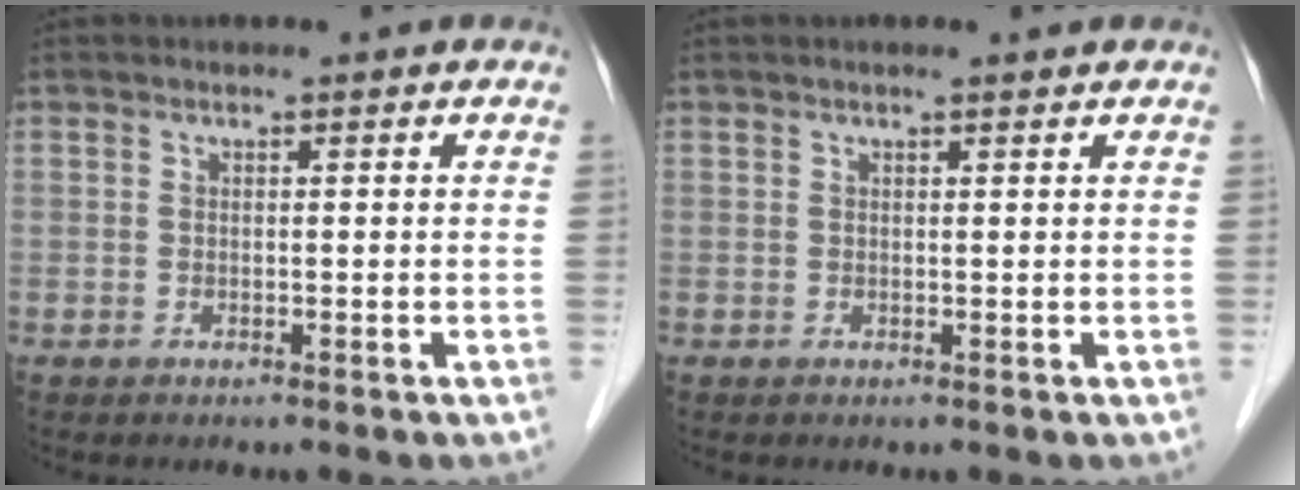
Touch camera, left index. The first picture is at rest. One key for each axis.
{"total": 1.1, "fx": 0.9, "fy": 0.1, "fz": 0.6, "tx": -0.012, "ty": 0.008, "tz": 0.016}